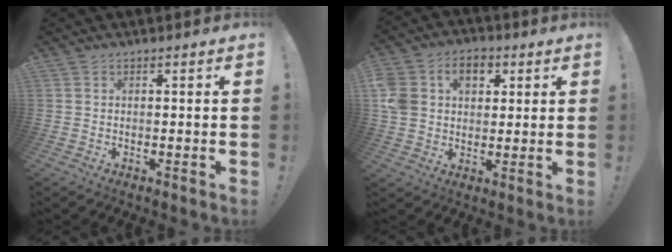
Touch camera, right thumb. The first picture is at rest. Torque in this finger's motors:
{"motor_torque": [1.15, 2.37, 0.60, -0.21, 0.10]}